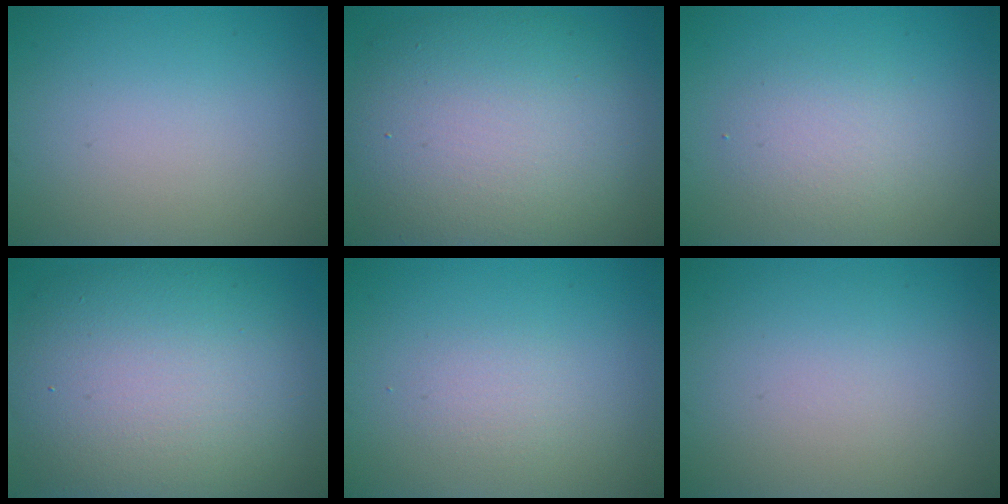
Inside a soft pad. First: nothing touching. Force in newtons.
{"total": 11.8, "press": 11.7, "slide": 0.9}
{"total": 2.5, "press": 2.5, "slide": 0.2}
{"total": 12.0, "press": 12.0, "slide": 0.2}
{"total": 1.2, "press": 1.2, "slide": 0.1}
{"total": 0.0}